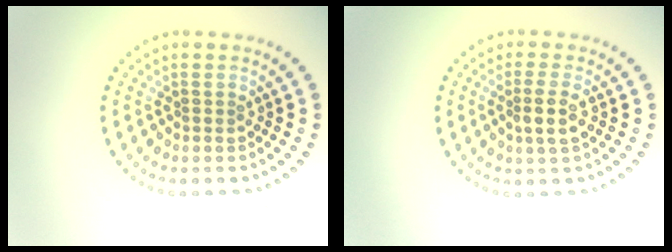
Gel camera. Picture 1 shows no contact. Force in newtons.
{"total": 2.3, "press": 2.0, "slide": 1.1}